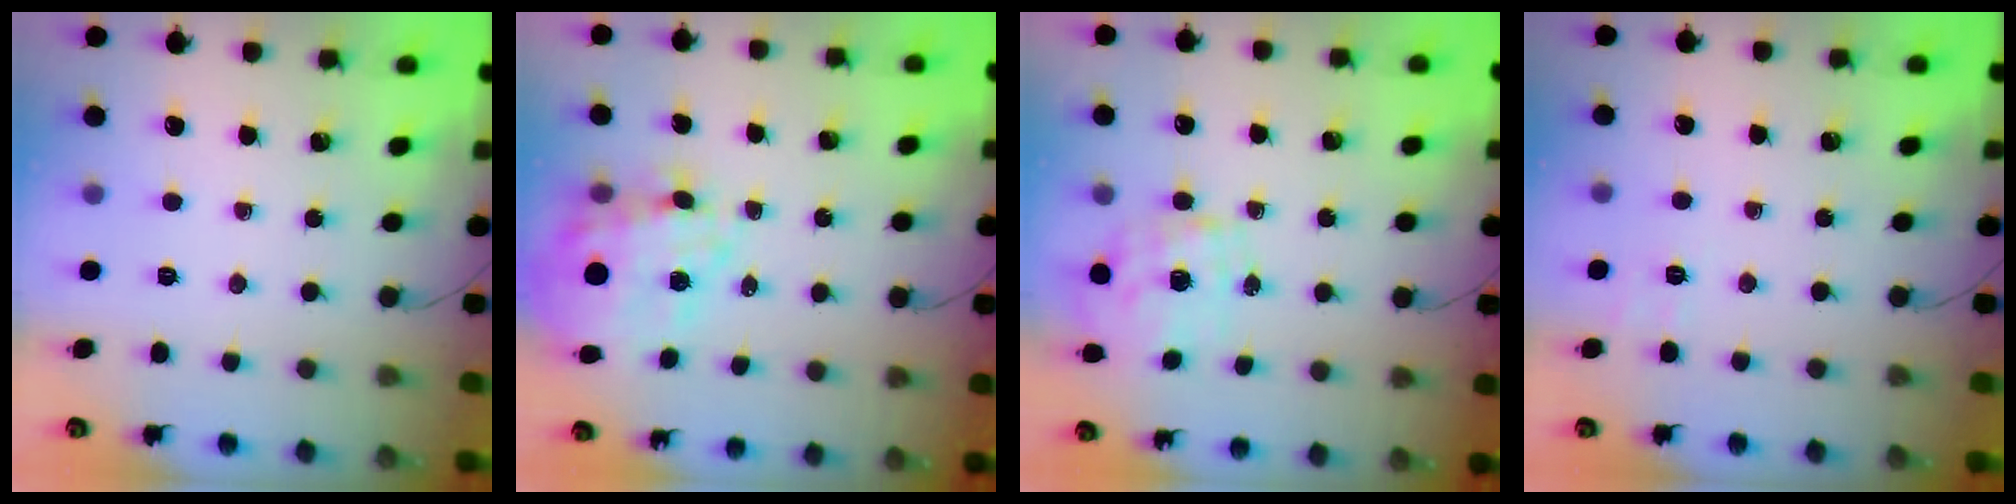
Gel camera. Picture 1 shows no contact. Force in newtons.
{"total": 17.2, "press": 16.8, "slide": 3.7}
{"total": 1.6, "press": 1.4, "slide": 0.8}
{"total": 1.9, "press": 1.0, "slide": 1.6}